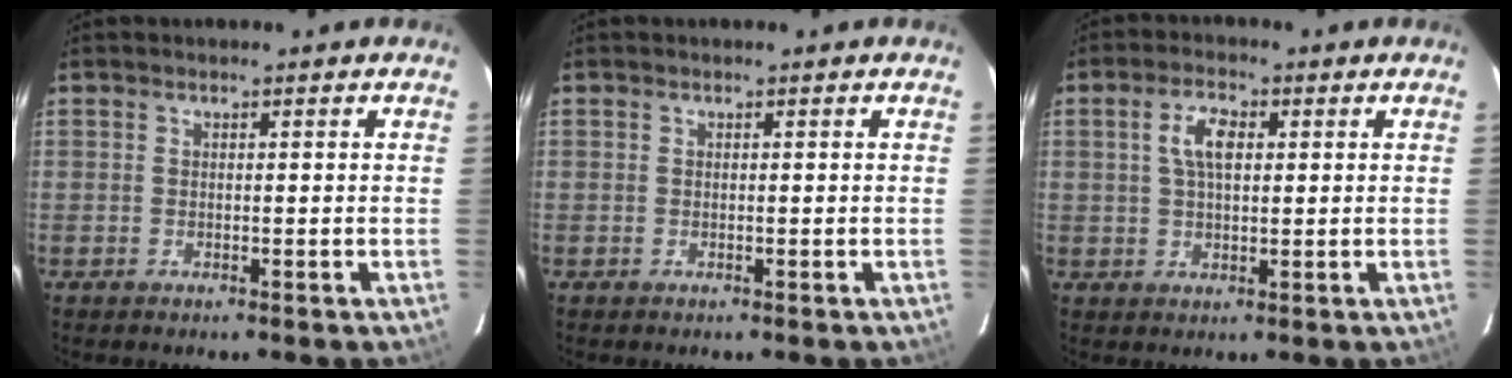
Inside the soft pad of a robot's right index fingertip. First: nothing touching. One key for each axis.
{"total": 0.0}
{"total": 5.1, "fx": 1.4, "fy": 2.5, "fz": 4.2, "tx": -0.080, "ty": 0.011, "tz": 0.027}